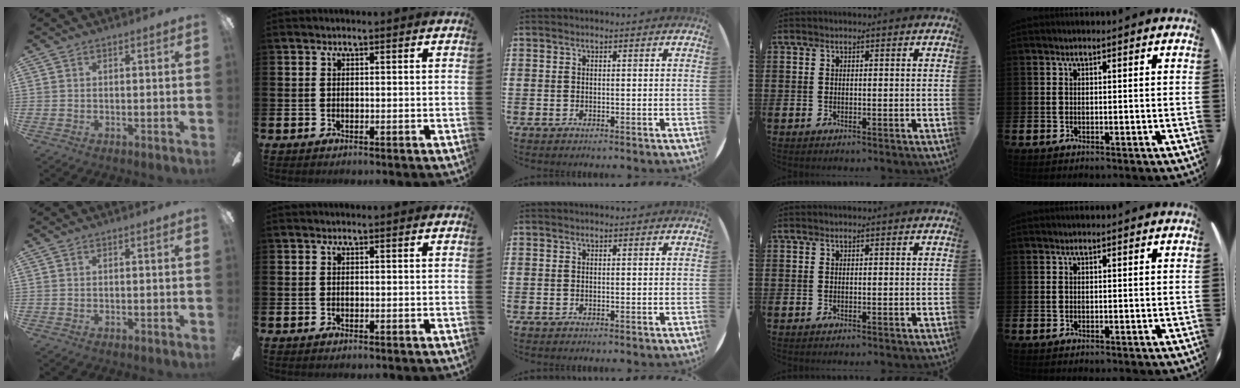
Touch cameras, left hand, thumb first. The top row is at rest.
{}